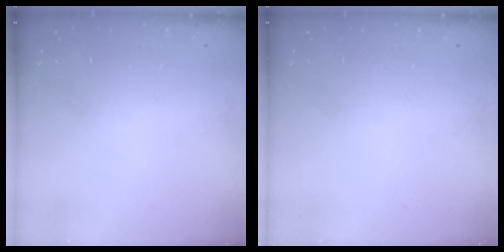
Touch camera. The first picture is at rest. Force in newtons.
{"total": 0.0}